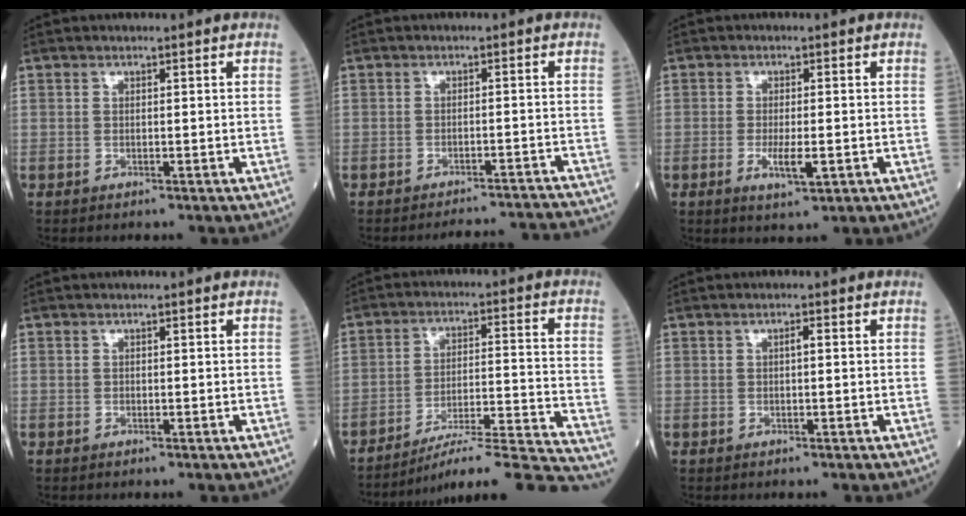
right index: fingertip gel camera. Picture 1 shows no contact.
{"total": 11.4, "force": [-11.3, -0.1, 1.2], "torque": [0.000, 0.007, -0.130]}
{"total": 4.0, "force": [-1.1, 0.8, 3.7], "torque": [-0.072, -0.007, -0.015]}
{"total": 0.0}
{"total": 19.9, "force": [-18.7, -1.2, 6.8], "torque": [-0.059, 0.007, -0.266]}
{"total": 0.9, "force": [0.1, 0.1, 0.9], "torque": [-0.015, 0.002, 0.000]}